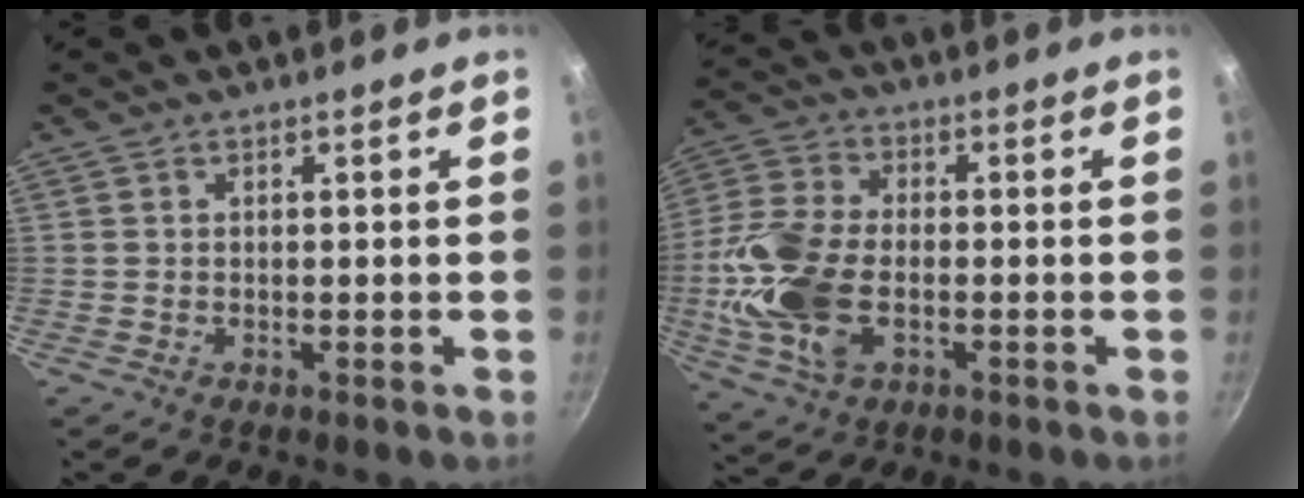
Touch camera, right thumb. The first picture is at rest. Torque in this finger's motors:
{"motor_torque": [1.71, 2.55, 1.72, -0.65, 0.24]}